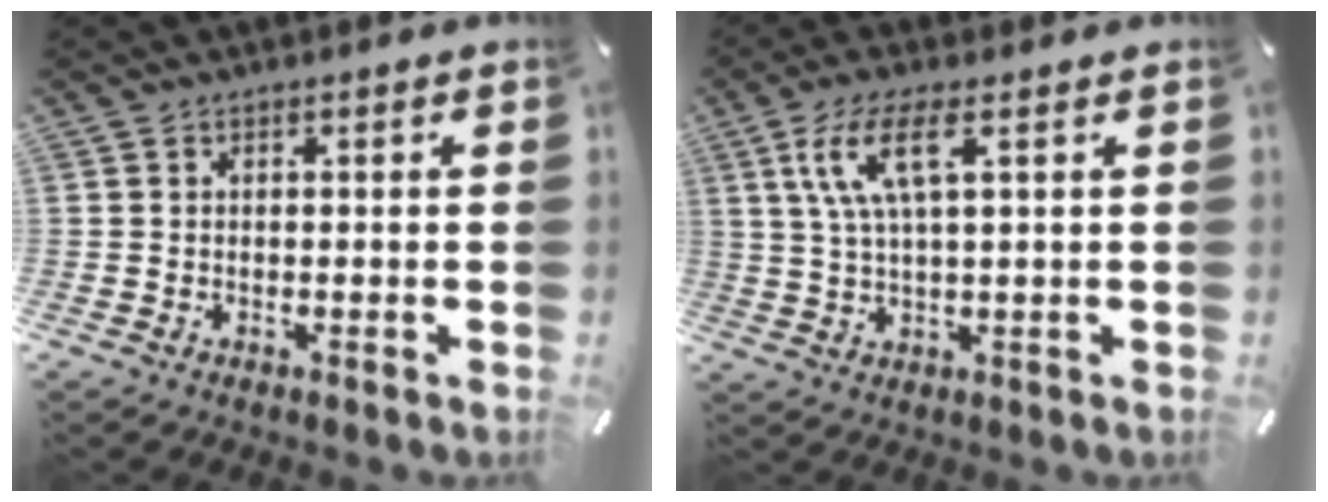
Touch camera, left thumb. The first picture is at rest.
{"total": 9.2, "force": [3.7, 2.4, 8.1], "torque": [-0.171, 0.002, 0.061]}